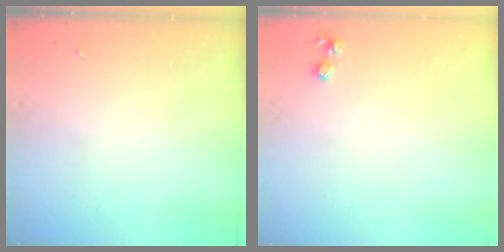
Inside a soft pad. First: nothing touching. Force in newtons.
{"total": 4.8, "press": 4.7, "slide": 0.7}